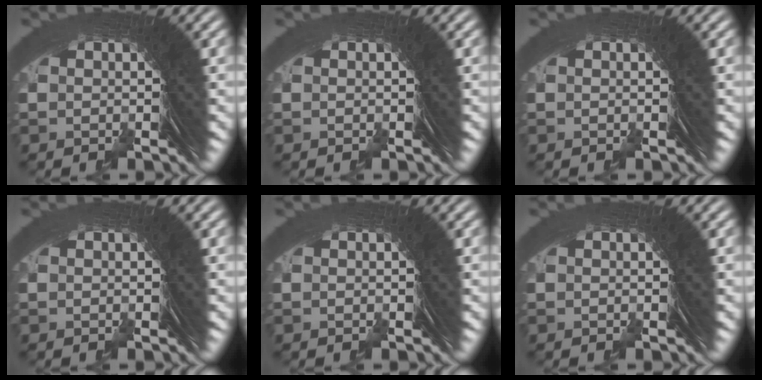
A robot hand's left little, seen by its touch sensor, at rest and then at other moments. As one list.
[{"total": 0.0}, {"total": 0.0}, {"total": 0.0}, {"total": 0.0}, {"total": 0.0}]